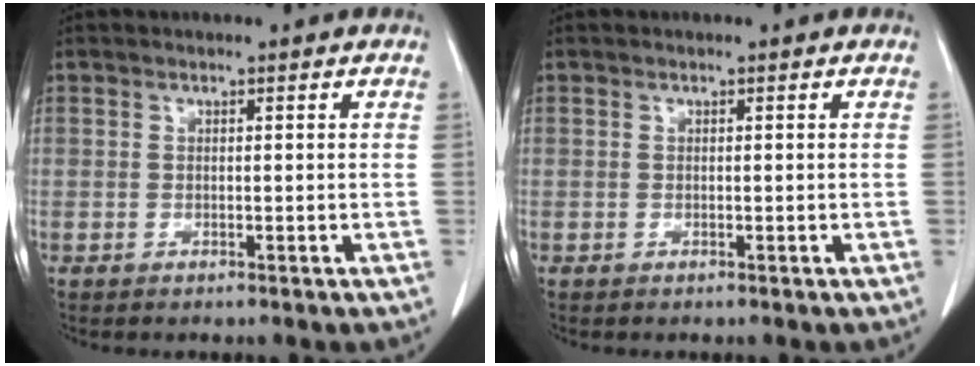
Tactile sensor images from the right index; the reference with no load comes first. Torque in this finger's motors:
{"motor_torque": [0.01, 0.00, 0.01, 0.00]}